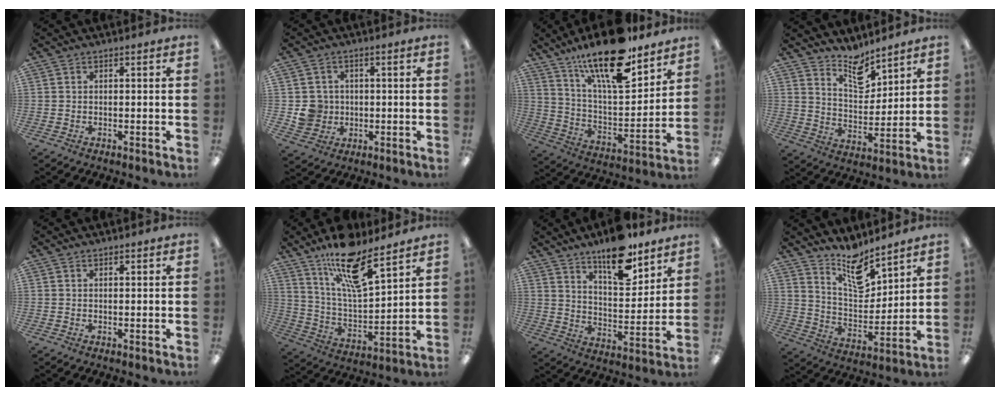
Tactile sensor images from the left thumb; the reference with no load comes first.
{"total": 5.8, "force": [0.0, 5.7, 1.1], "torque": [-0.024, 0.006, 0.004]}
{"total": 21.0, "force": [15.0, 6.9, 13.0], "torque": [-0.226, -0.092, 0.255]}
{"total": 10.0, "force": [8.5, 4.1, 3.3], "torque": [-0.048, -0.061, 0.154]}
{"total": 0.6, "force": [0.6, 0.2, 0.2], "torque": [-0.005, 0.001, 0.010]}
{"total": 16.7, "force": [12.0, 5.1, 10.4], "torque": [-0.181, -0.067, 0.203]}
{"total": 15.8, "force": [11.8, 5.9, 8.8], "torque": [-0.130, -0.071, 0.201]}
{"total": 12.8, "force": [10.3, 4.8, 5.9], "torque": [-0.093, -0.073, 0.185]}